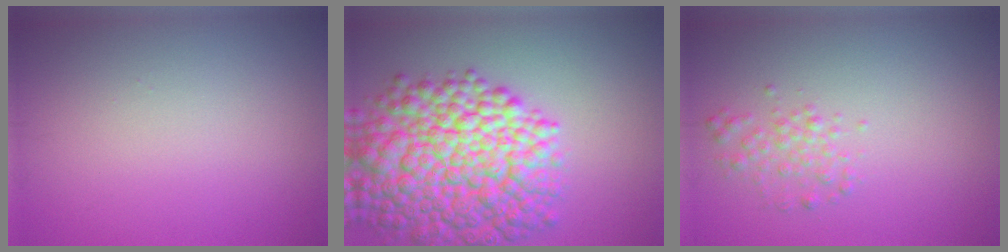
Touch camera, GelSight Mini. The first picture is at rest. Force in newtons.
{"total": 12.2, "press": 12.2, "slide": 0.2}
{"total": 1.7, "press": 1.7, "slide": 0.0}